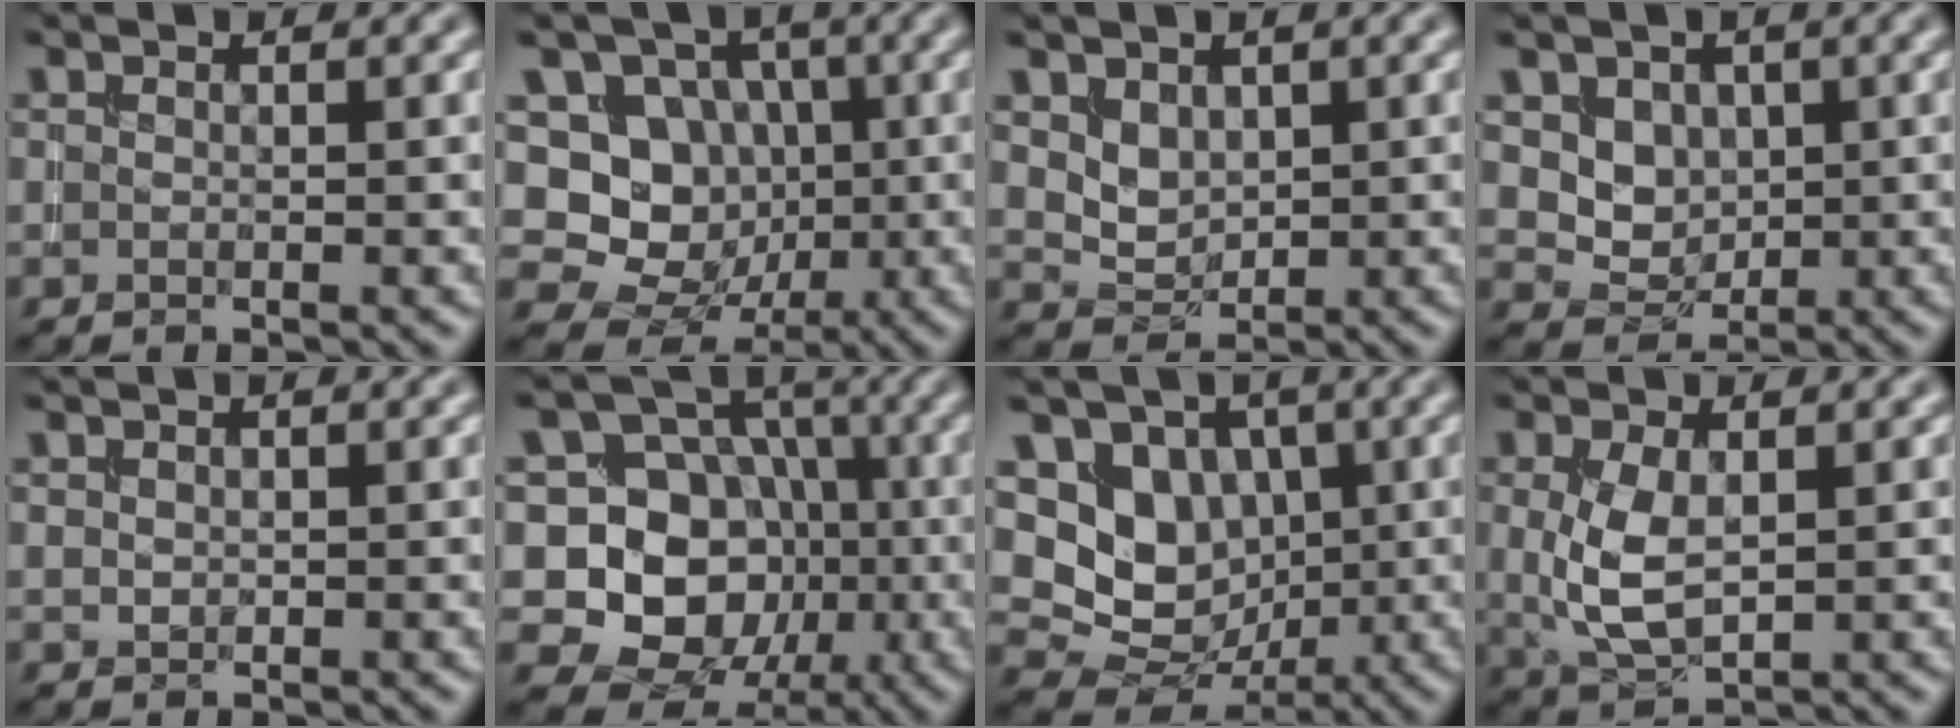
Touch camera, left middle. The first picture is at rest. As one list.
[{"total": 10.2, "force": [0.1, 9.4, 4.1], "torque": [-0.075, 0.022, -0.023]}, {"total": 2.2, "force": [1.0, 1.7, 1.1], "torque": [-0.024, -0.011, 0.024]}, {"total": 3.6, "force": [1.3, 2.9, 1.7], "torque": [-0.043, -0.017, 0.047]}, {"total": 0.5, "force": [0.3, 0.4, 0.1], "torque": [0.001, -0.003, 0.009]}, {"total": 12.3, "force": [-1.5, 10.8, 5.7], "torque": [-0.094, 0.014, -0.056]}, {"total": 8.7, "force": [1.3, 7.4, 4.5], "torque": [-0.062, 0.009, 0.002]}, {"total": 4.3, "force": [0.4, 2.3, 3.6], "torque": [-0.084, 0.001, 0.014]}]